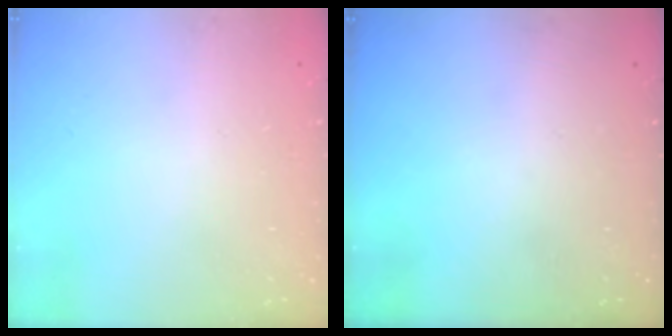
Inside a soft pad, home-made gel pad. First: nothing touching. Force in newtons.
{"total": 0.0}